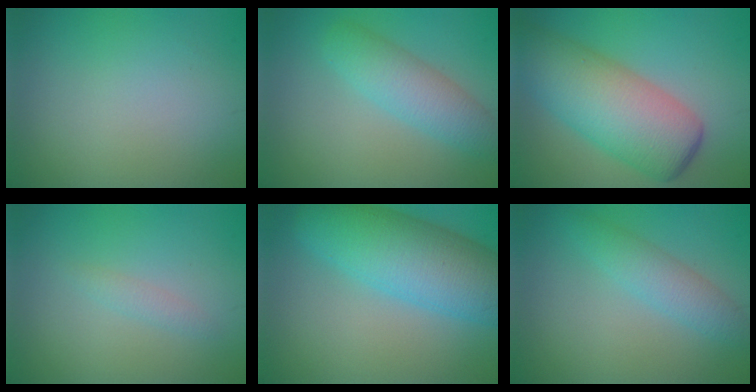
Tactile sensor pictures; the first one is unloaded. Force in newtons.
{"total": 4.2, "press": 4.2, "slide": 0.1}
{"total": 7.9, "press": 7.9, "slide": 0.3}
{"total": 1.0, "press": 1.0, "slide": 0.0}
{"total": 9.9, "press": 9.9, "slide": 0.3}
{"total": 2.9, "press": 2.9, "slide": 0.1}